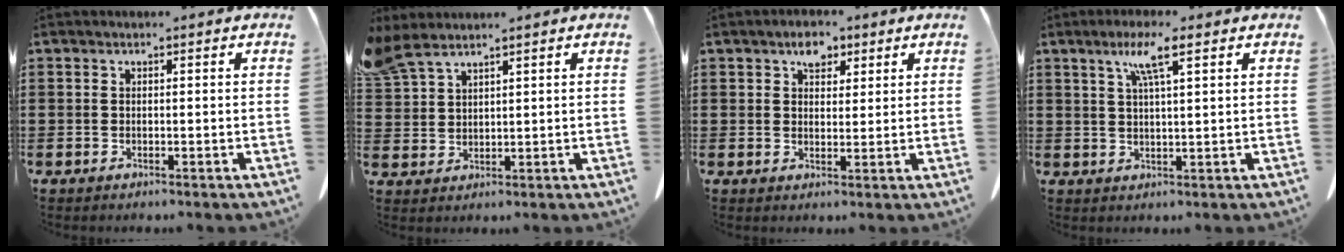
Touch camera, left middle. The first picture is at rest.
{"total": 3.7, "force": [3.1, 1.4, 1.6], "torque": [-0.043, 0.002, 0.059]}
{"total": 3.9, "force": [2.6, 2.4, 1.7], "torque": [-0.019, 0.003, 0.042]}
{"total": 5.5, "force": [3.1, 0.4, 4.5], "torque": [-0.096, 0.007, 0.050]}